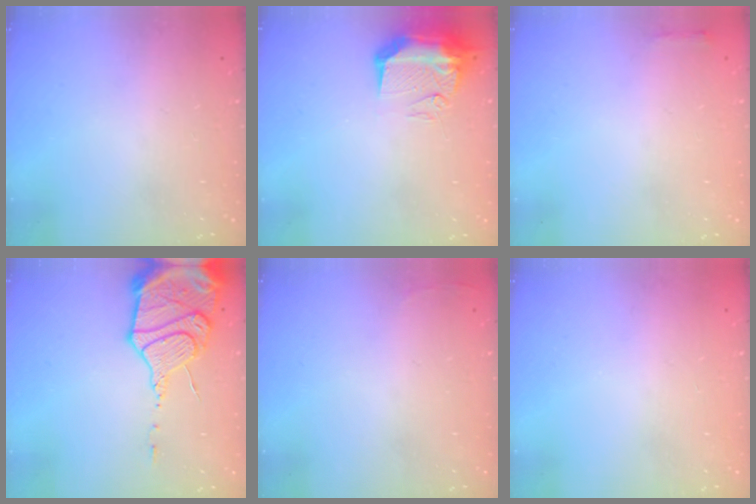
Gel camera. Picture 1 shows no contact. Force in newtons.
{"total": 11.0, "press": 10.9, "slide": 1.1}
{"total": 2.3, "press": 2.3, "slide": 0.5}
{"total": 17.0, "press": 16.9, "slide": 1.6}
{"total": 2.5, "press": 2.4, "slide": 0.9}
{"total": 0.0}